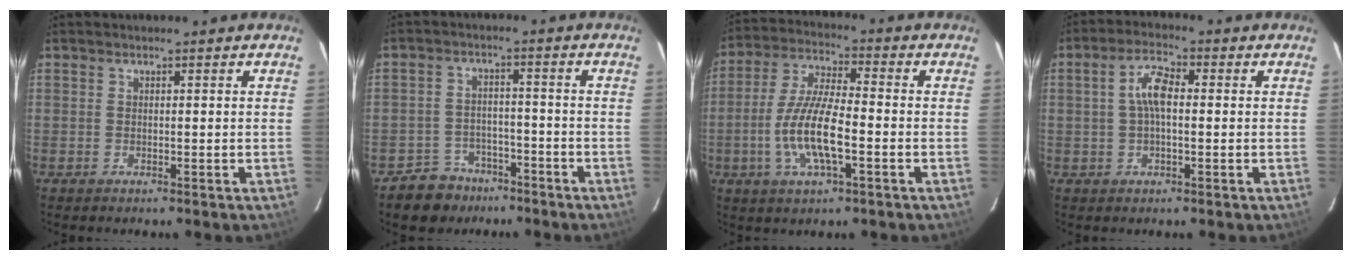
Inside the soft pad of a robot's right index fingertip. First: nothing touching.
{"total": 7.4, "force": [-5.4, 4.9, 0.8], "torque": [-0.034, 0.024, -0.077]}
{"total": 11.9, "force": [-3.5, 3.1, 10.9], "torque": [-0.226, -0.003, -0.069]}
{"total": 5.3, "force": [0.2, 2.2, 4.8], "torque": [-0.097, 0.015, 0.001]}